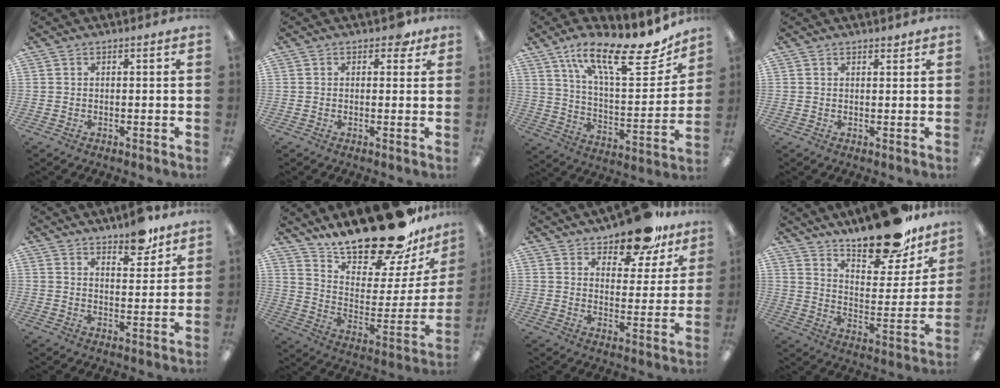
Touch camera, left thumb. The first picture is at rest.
{"total": 3.1, "force": [1.7, 1.9, 1.7], "torque": [-0.012, -0.003, 0.026]}
{"total": 21.6, "force": [15.1, 6.2, 14.0], "torque": [-0.223, -0.096, 0.250]}
{"total": 1.4, "force": [1.3, 0.5, 0.4], "torque": [-0.001, -0.005, 0.022]}
{"total": 7.2, "force": [6.1, 2.4, 3.0], "torque": [-0.026, -0.042, 0.104]}
{"total": 23.8, "force": [20.0, 7.6, 10.6], "torque": [-0.142, -0.148, 0.337]}
{"total": 14.3, "force": [11.5, 5.9, 6.0], "torque": [-0.084, -0.074, 0.205]}
{"total": 22.1, "force": [17.7, 8.0, 10.7], "torque": [-0.150, -0.115, 0.298]}